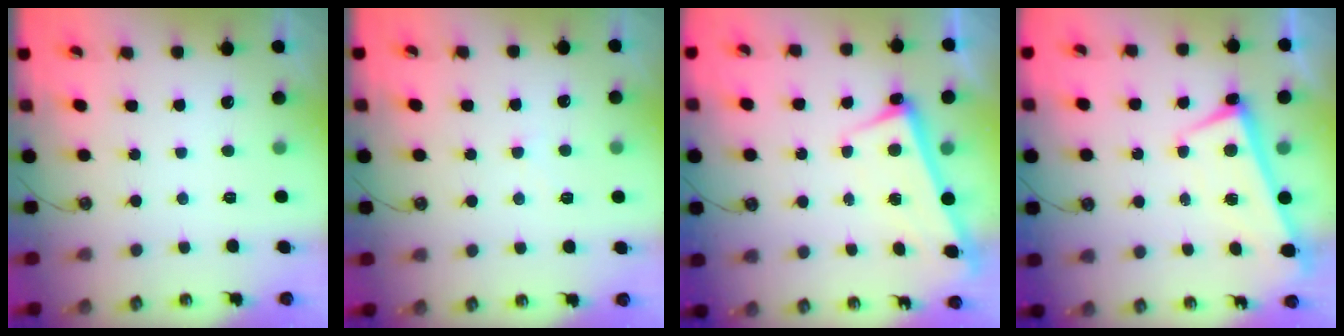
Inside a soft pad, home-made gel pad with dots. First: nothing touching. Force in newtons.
{"total": 1.9, "press": 1.8, "slide": 0.5}
{"total": 2.5, "press": 2.4, "slide": 0.5}
{"total": 1.2, "press": 0.9, "slide": 0.9}